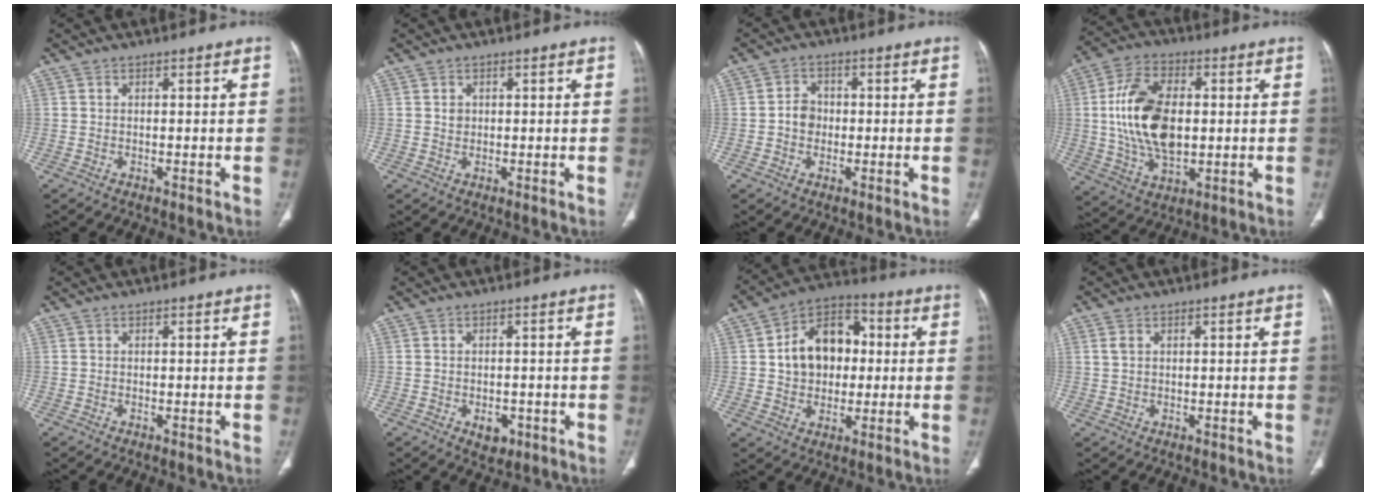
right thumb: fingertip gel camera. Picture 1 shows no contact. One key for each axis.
{"total": 1.1, "fx": 0.3, "fy": 1.0, "fz": 0.5, "tx": -0.004, "ty": 0.001, "tz": 0.005}
{"total": 3.7, "fx": -0.4, "fy": 3.2, "fz": 1.8, "tx": -0.014, "ty": 0.011, "tz": -0.015}
{"total": 16.8, "fx": 1.1, "fy": 9.8, "fz": 13.6, "tx": -0.250, "ty": 0.004, "tz": 0.024}
{"total": 0.0}
{"total": 3.4, "fx": -1.3, "fy": 2.3, "fz": 2.2, "tx": -0.016, "ty": 0.003, "tz": -0.010}
{"total": 14.3, "fx": 1.4, "fy": 10.5, "fz": 9.6, "tx": -0.117, "ty": 0.021, "tz": 0.017}
{"total": 1.6, "fx": 0.8, "fy": 0.9, "fz": 1.0, "tx": -0.027, "ty": 0.004, "tz": 0.022}